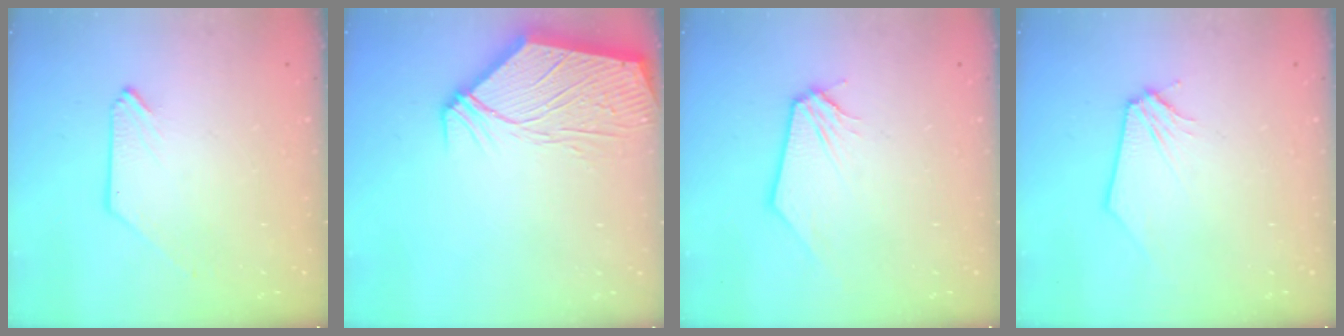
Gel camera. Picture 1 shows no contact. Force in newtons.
{"total": 12.7, "press": 12.7, "slide": 1.4}
{"total": 0.0}
{"total": 0.0}